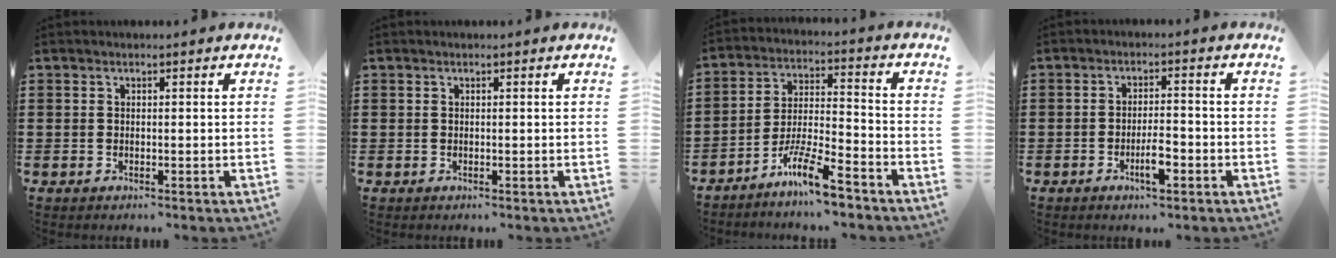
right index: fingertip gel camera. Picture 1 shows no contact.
{"total": 0.0}
{"total": 9.0, "force": [-7.2, 1.0, 5.3], "torque": [-0.107, 0.008, -0.139]}
{"total": 4.4, "force": [-2.0, 1.3, 3.7], "torque": [-0.067, 0.003, -0.037]}